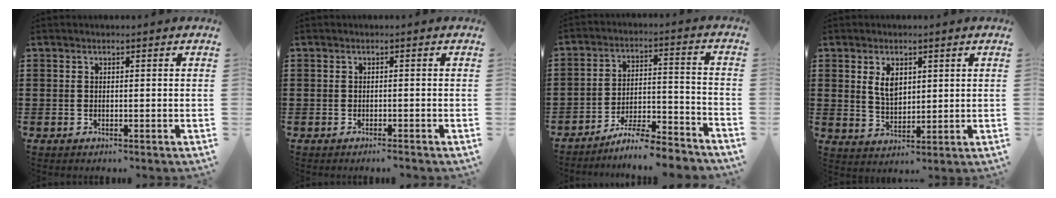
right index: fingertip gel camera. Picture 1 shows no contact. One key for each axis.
{"total": 0.7, "fx": -0.6, "fy": 0.0, "fz": 0.3, "tx": -0.008, "ty": -0.002, "tz": -0.013}
{"total": 7.4, "fx": -6.9, "fy": 0.4, "fz": 2.7, "tx": -0.043, "ty": 0.006, "tz": -0.133}
{"total": 4.3, "fx": 1.7, "fy": 2.5, "fz": 3.0, "tx": -0.060, "ty": 0.006, "tz": 0.027}